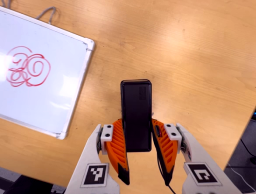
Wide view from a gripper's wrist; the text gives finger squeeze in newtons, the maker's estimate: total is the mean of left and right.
{"total": 5.0, "left": 3.6, "right": 6.4}